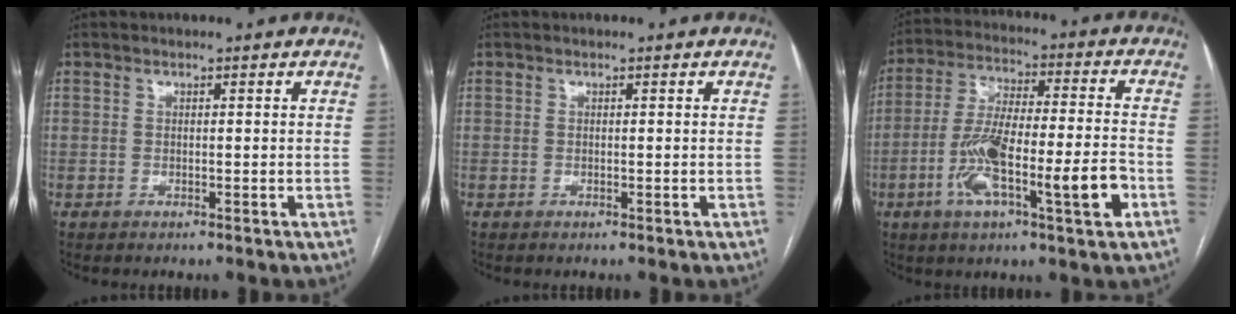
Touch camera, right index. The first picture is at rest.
{"total": 0.0}
{"total": 15.4, "force": [-5.2, 1.9, 14.4], "torque": [-0.260, 0.004, -0.088]}